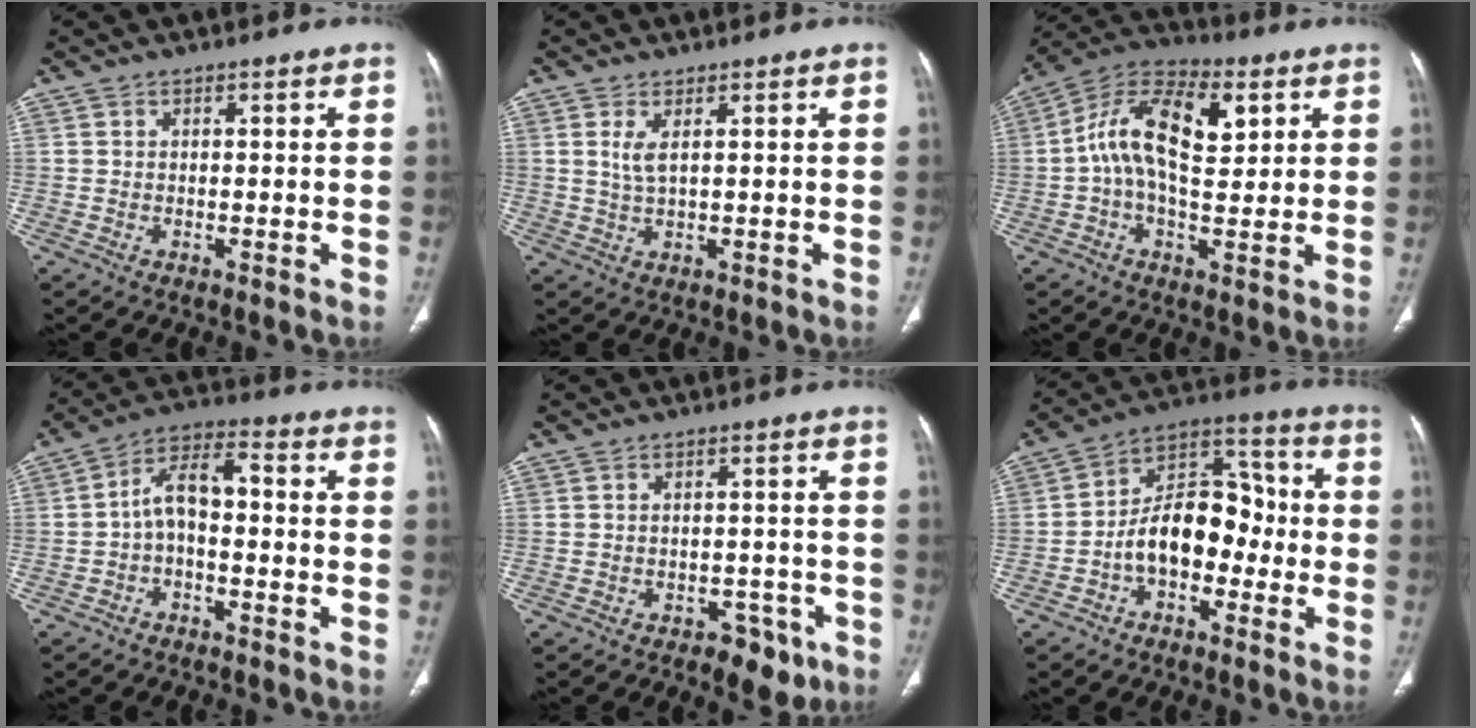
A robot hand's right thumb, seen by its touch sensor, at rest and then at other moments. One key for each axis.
{"total": 2.8, "fx": 1.0, "fy": 0.8, "fz": 2.5, "tx": -0.061, "ty": -0.006, "tz": 0.027}
{"total": 15.6, "fx": 3.3, "fy": 8.2, "fz": 12.8, "tx": -0.208, "ty": 0.020, "tz": 0.049}
{"total": 7.7, "fx": -1.2, "fy": 4.0, "fz": 6.5, "tx": -0.113, "ty": 0.042, "tz": -0.034}
{"total": 5.9, "fx": -3.5, "fy": 3.6, "fz": 3.1, "tx": -0.017, "ty": 0.023, "tz": -0.044}
{"total": 13.6, "fx": -3.2, "fy": 8.9, "fz": 9.8, "tx": -0.130, "ty": 0.054, "tz": -0.065}